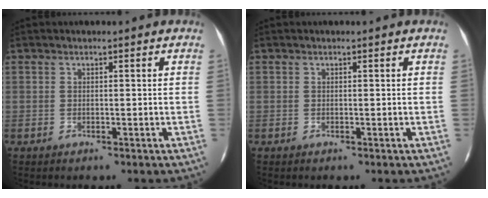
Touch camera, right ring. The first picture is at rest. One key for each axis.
{"total": 0.0}